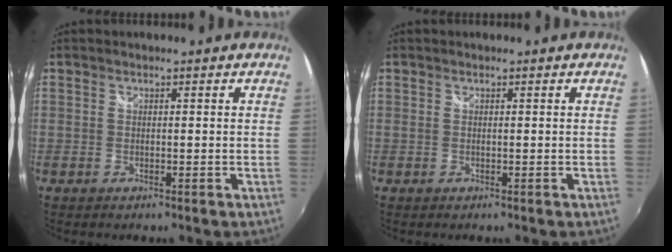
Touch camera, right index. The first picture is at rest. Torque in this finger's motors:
{"motor_torque": [0.00, 0.00, 0.00, 0.00]}